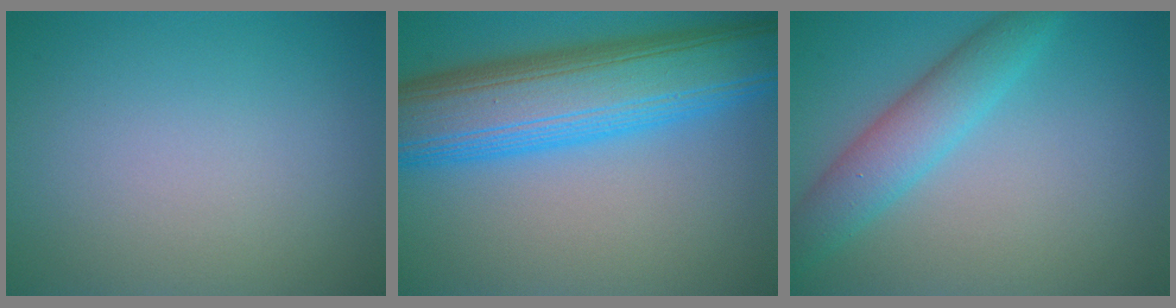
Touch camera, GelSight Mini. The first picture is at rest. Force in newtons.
{"total": 12.0, "press": 12.0, "slide": 0.3}
{"total": 4.4, "press": 4.3, "slide": 0.2}